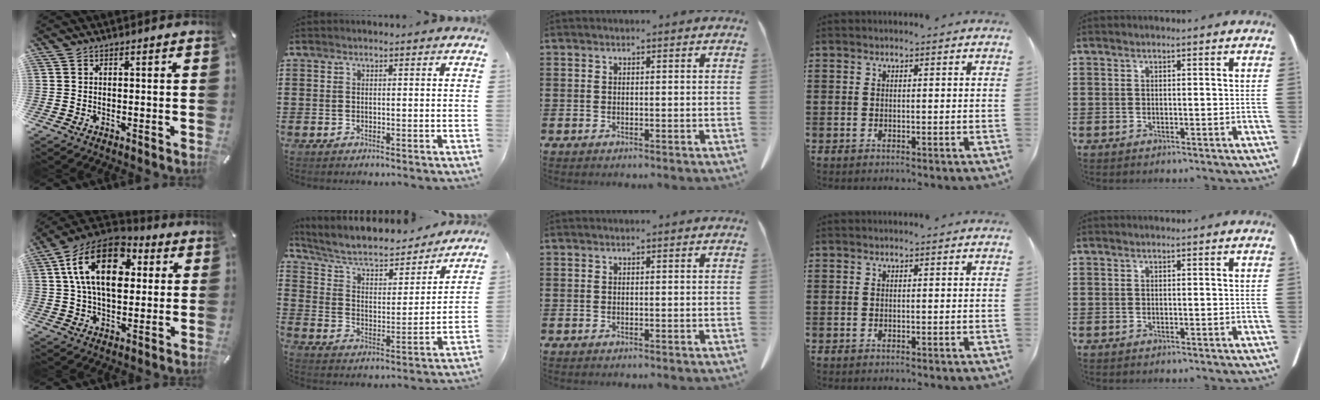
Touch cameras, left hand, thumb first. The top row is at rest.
{"thumb": {"total": 18.2, "force": [5.1, 11.8, 12.9], "torque": [-0.240, -0.005, 0.086]}, "index": {"total": 6.1, "force": [5.1, 2.0, 2.6], "torque": [-0.076, -0.035, 0.081]}}